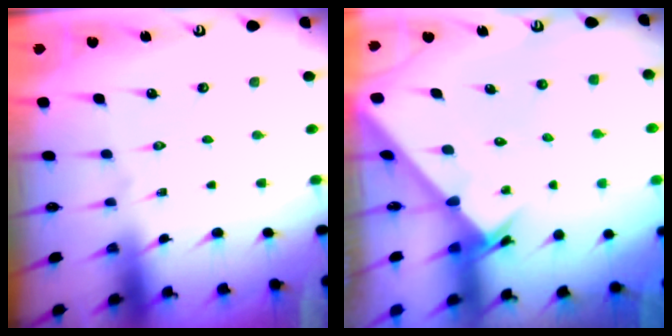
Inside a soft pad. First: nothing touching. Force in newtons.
{"total": 2.8, "press": 2.8, "slide": 0.2}